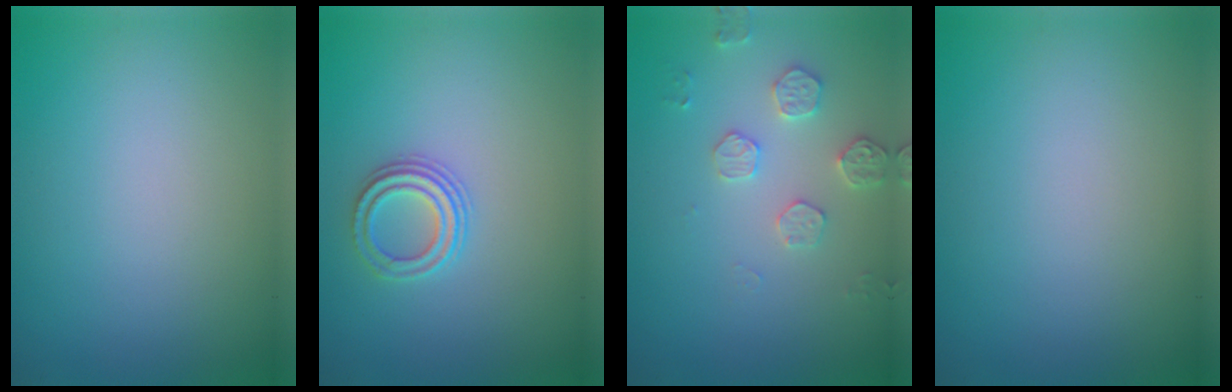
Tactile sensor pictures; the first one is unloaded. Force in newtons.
{"total": 2.4, "press": 2.2, "slide": 0.8}
{"total": 2.5, "press": 2.5, "slide": 0.5}
{"total": 0.0}